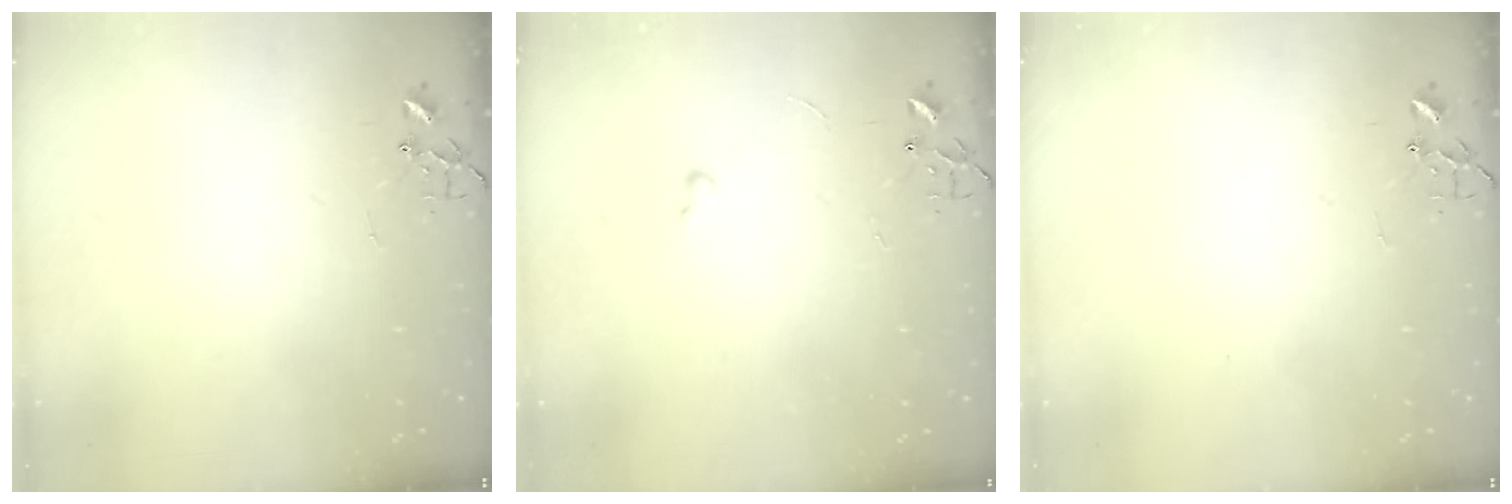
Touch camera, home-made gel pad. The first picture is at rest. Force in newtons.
{"total": 2.6, "press": 2.6, "slide": 0.4}
{"total": 0.0}